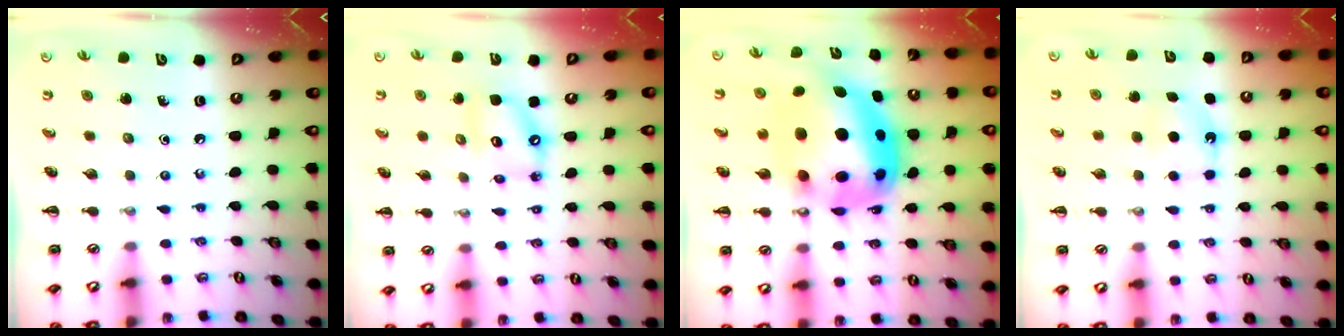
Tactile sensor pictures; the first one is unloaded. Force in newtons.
{"total": 9.5, "press": 9.3, "slide": 2.1}
{"total": 17.3, "press": 16.7, "slide": 4.5}
{"total": 5.6, "press": 5.5, "slide": 1.4}